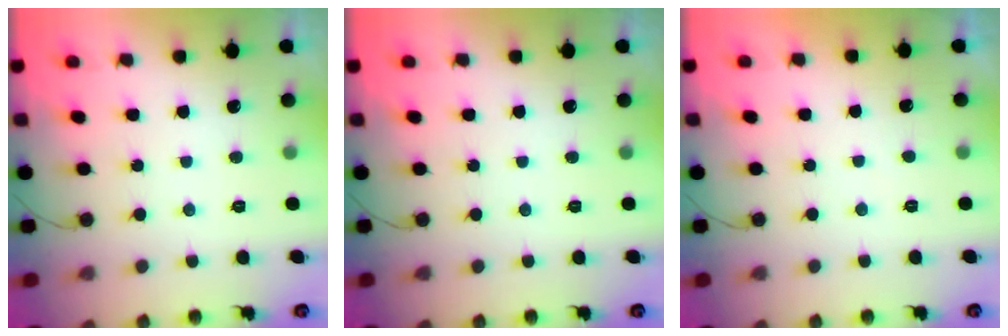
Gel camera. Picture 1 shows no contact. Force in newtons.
{"total": 0.0}
{"total": 0.9, "press": 0.8, "slide": 0.4}